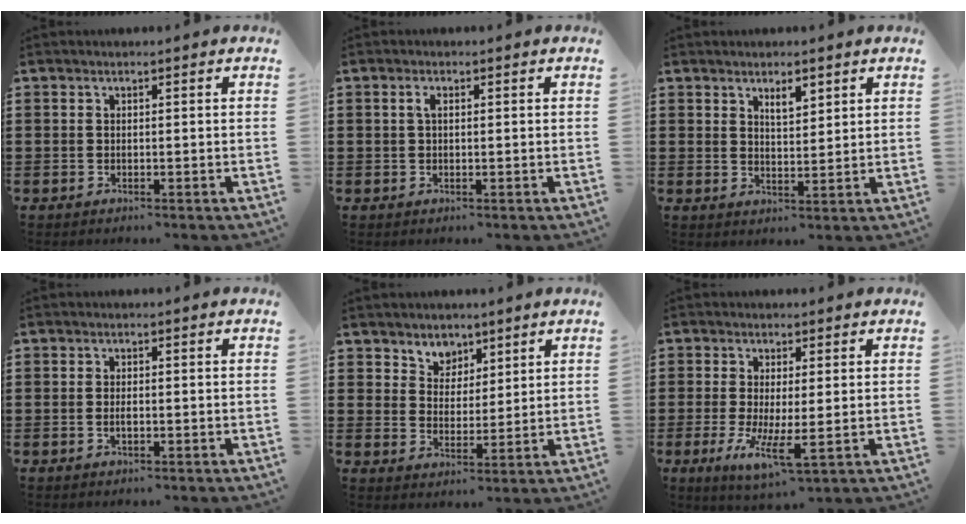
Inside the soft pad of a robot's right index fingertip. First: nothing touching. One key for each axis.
{"total": 1.2, "fx": 0.2, "fy": 0.5, "fz": 1.1, "tx": -0.024, "ty": 0.004, "tz": 0.001}
{"total": 3.0, "fx": 2.1, "fy": 1.0, "fz": 1.9, "tx": -0.033, "ty": 0.001, "tz": 0.036}
{"total": 1.1, "fx": -0.2, "fy": 0.3, "fz": 1.1, "tx": -0.020, "ty": -0.002, "tz": -0.004}
{"total": 4.4, "fx": 3.3, "fy": 2.9, "fz": -0.1, "tx": -0.020, "ty": 0.004, "tz": 0.061}
{"total": 5.8, "fx": -1.3, "fy": 1.4, "fz": 5.5, "tx": -0.110, "ty": -0.016, "tz": -0.019}